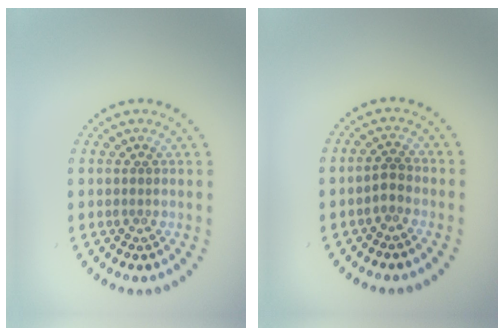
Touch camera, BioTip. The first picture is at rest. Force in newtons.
{"total": 1.5, "press": 1.4, "slide": 0.5}